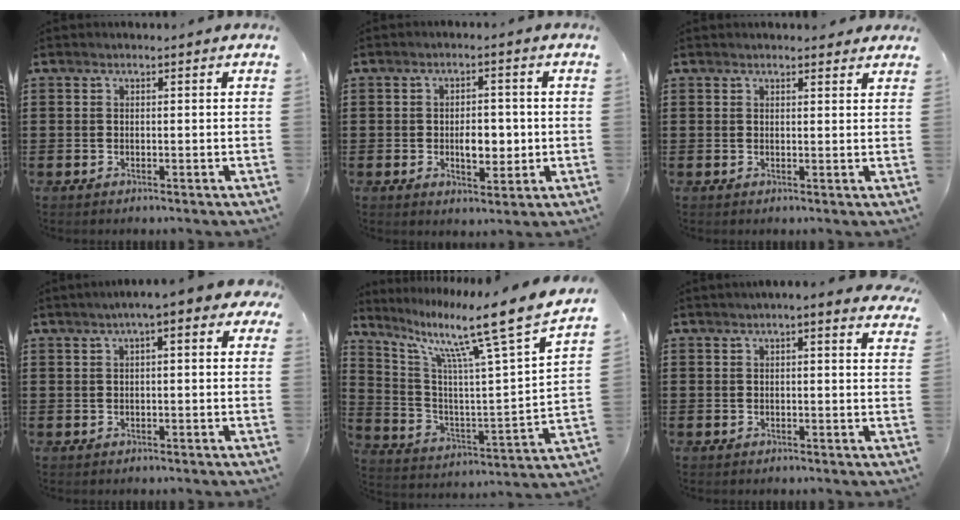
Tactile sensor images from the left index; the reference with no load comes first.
{"total": 5.1, "force": [-0.7, 2.8, 4.2], "torque": [-0.063, 0.001, -0.019]}
{"total": 1.6, "force": [1.5, 0.3, 0.5], "torque": [-0.013, 0.003, 0.029]}
{"total": 2.9, "force": [0.5, 0.5, 2.8], "torque": [-0.051, 0.004, 0.007]}
{"total": 13.4, "force": [9.9, 0.3, 9.0], "torque": [-0.176, -0.075, 0.146]}
{"total": 1.6, "force": [1.1, 0.5, 1.1], "torque": [-0.025, 0.006, 0.018]}